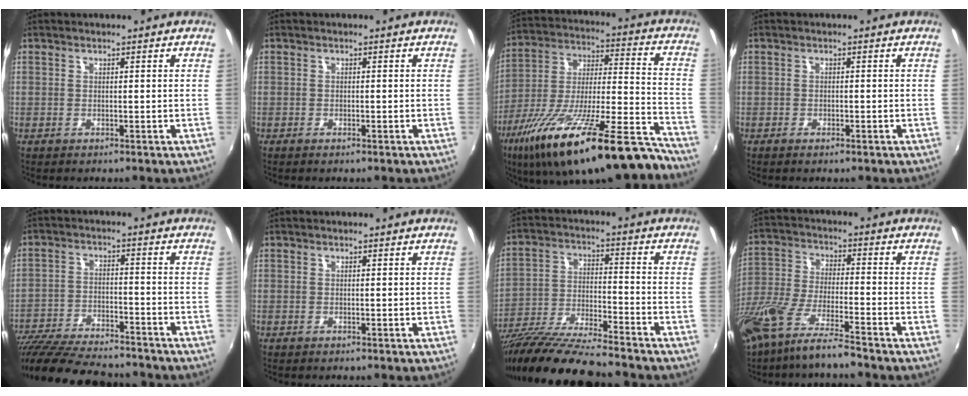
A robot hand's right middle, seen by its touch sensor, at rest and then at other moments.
{"total": 0.7, "force": [-0.5, 0.2, 0.3], "torque": [-0.007, -0.004, -0.011]}
{"total": 29.6, "force": [-21.0, 6.1, 19.9], "torque": [-0.330, -0.051, -0.333]}
{"total": 1.2, "force": [-0.9, 0.5, 0.6], "torque": [-0.012, -0.006, -0.018]}
{"total": 20.2, "force": [-17.5, 4.2, 9.2], "torque": [-0.192, -0.041, -0.291]}
{"total": 0.0}
{"total": 17.3, "force": [-14.8, 1.7, 8.8], "torque": [-0.172, -0.034, -0.259]}
{"total": 12.6, "force": [-9.7, 1.5, 8.0], "torque": [-0.169, -0.029, -0.182]}